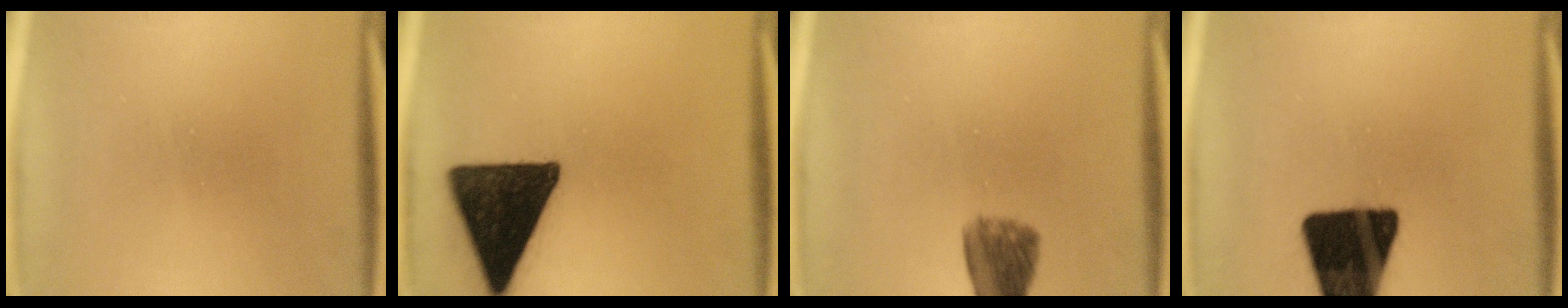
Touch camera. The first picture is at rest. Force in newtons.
{"total": 17.4}
{"total": 7.3}
{"total": 18.8}